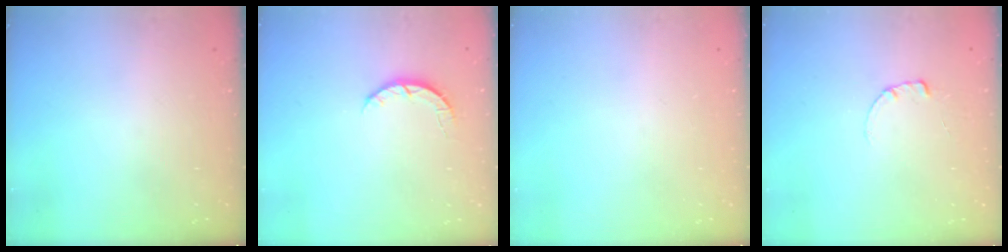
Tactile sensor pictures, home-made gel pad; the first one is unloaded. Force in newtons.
{"total": 2.7, "press": 2.7, "slide": 0.4}
{"total": 0.0}
{"total": 0.6, "press": 0.6, "slide": 0.1}